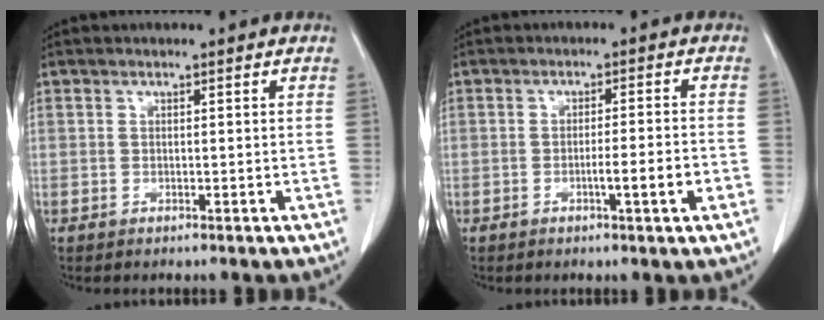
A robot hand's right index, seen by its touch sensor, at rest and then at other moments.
{"total": 4.4, "force": [-1.6, -0.1, 4.1], "torque": [-0.057, -0.001, -0.022]}